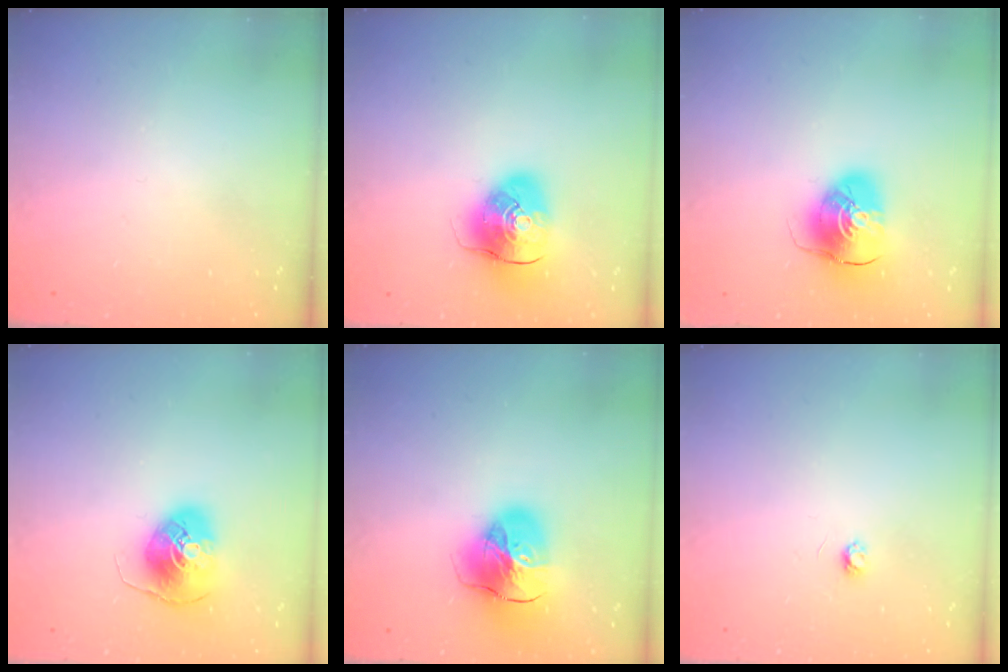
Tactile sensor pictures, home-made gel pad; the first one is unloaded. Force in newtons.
{"total": 10.6, "press": 10.5, "slide": 1.8}
{"total": 9.4, "press": 9.3, "slide": 1.3}
{"total": 8.1, "press": 8.0, "slide": 1.2}
{"total": 19.2, "press": 19.0, "slide": 2.1}
{"total": 2.9, "press": 2.9, "slide": 0.3}